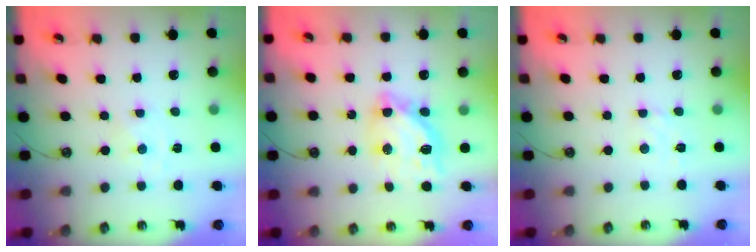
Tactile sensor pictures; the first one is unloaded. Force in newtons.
{"total": 13.2, "press": 13.2, "slide": 1.2}
{"total": 2.9, "press": 2.9, "slide": 0.7}